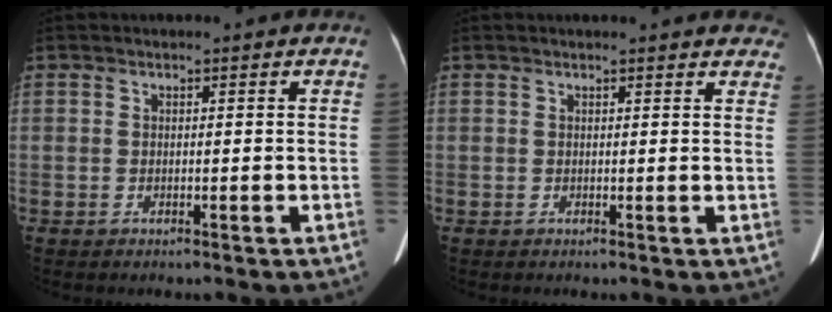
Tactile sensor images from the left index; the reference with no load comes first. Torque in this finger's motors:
{"motor_torque": [0.16, -0.29, 0.04, 0.00]}